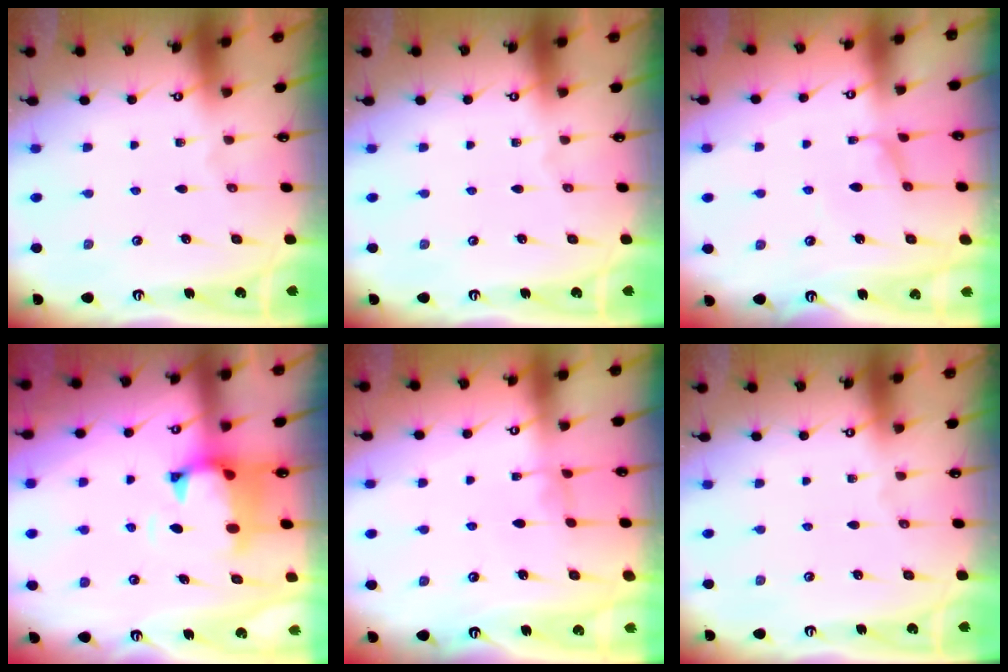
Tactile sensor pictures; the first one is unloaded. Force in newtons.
{"total": 0.0}
{"total": 0.6, "press": 0.4, "slide": 0.5}
{"total": 1.2, "press": 0.3, "slide": 1.2}
{"total": 0.8, "press": 0.6, "slide": 0.6}
{"total": 0.0}